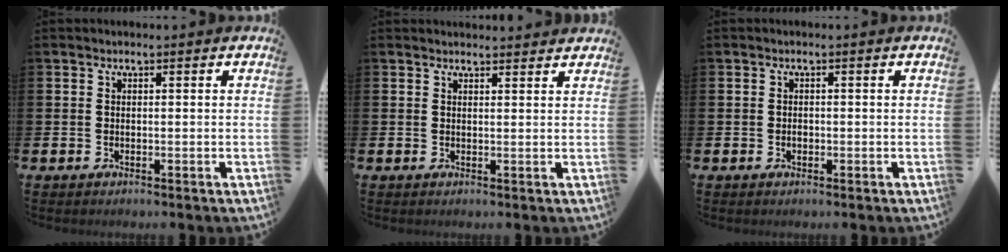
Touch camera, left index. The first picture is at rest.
{"total": 1.6, "force": [1.6, 0.1, -0.1], "torque": [0.012, -0.012, 0.027]}
{"total": 0.8, "force": [-0.2, 0.6, 0.5], "torque": [-0.006, 0.001, -0.006]}